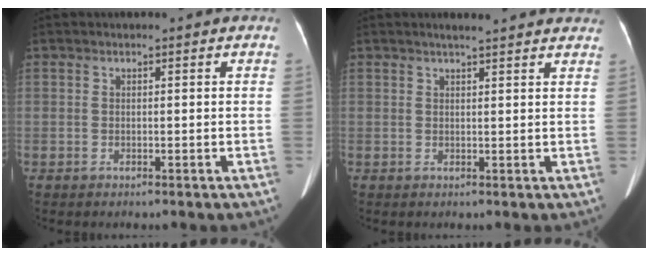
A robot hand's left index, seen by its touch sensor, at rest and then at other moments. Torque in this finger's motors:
{"motor_torque": [0.13, -0.15, -0.05, 0.01]}